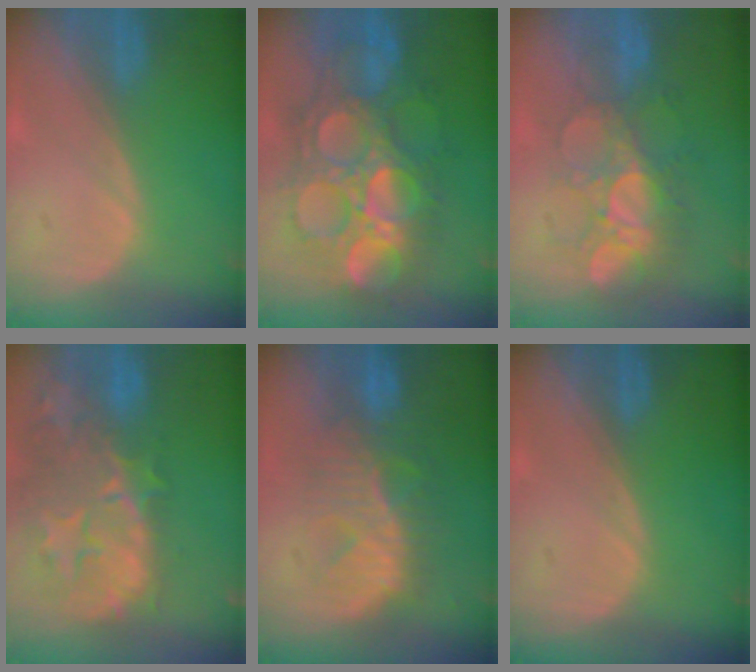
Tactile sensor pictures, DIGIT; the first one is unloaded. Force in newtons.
{"total": 13.6, "press": 13.5, "slide": 1.5}
{"total": 8.3, "press": 8.0, "slide": 2.5}
{"total": 14.6, "press": 11.8, "slide": 8.6}
{"total": 9.0, "press": 8.6, "slide": 2.5}
{"total": 0.0}